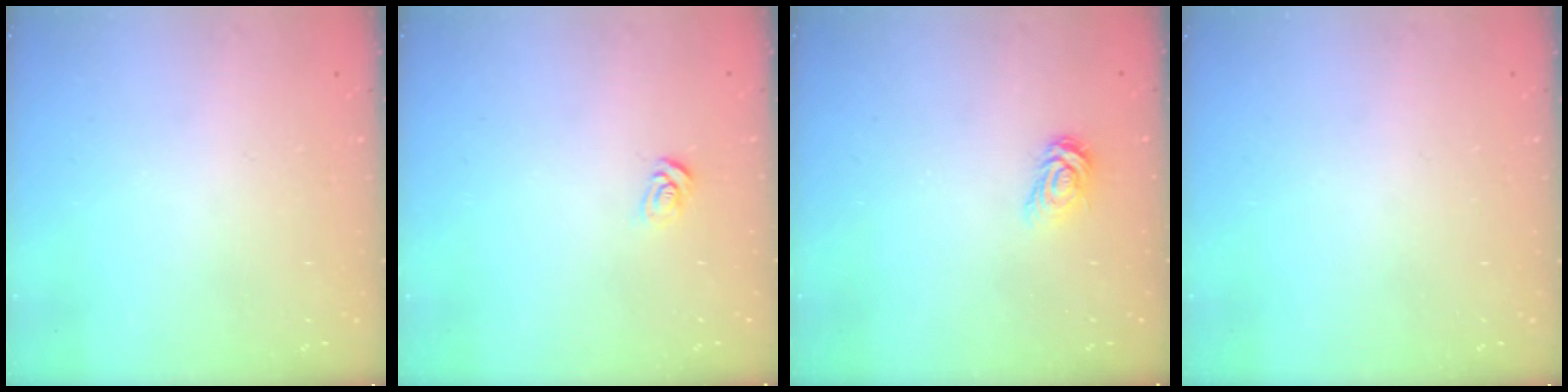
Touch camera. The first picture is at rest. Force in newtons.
{"total": 4.2, "press": 4.2, "slide": 0.3}
{"total": 4.7, "press": 4.6, "slide": 0.6}
{"total": 0.0}